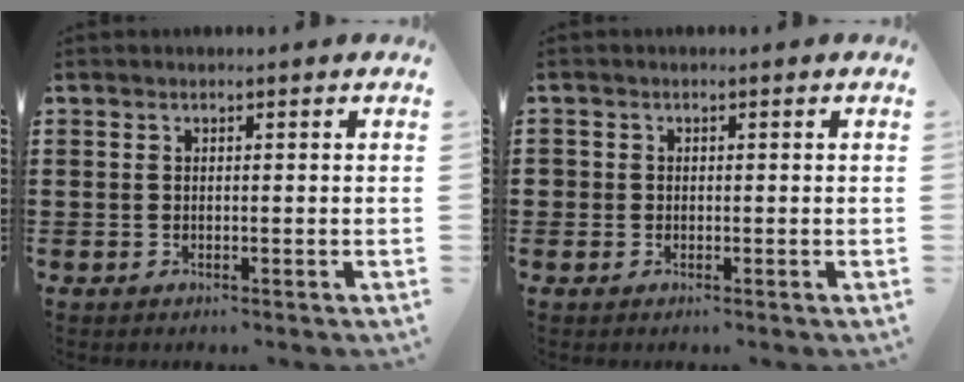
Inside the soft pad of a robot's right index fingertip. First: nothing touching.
{"total": 0.9, "force": [-0.1, 0.8, 0.2], "torque": [-0.005, 0.004, -0.002]}